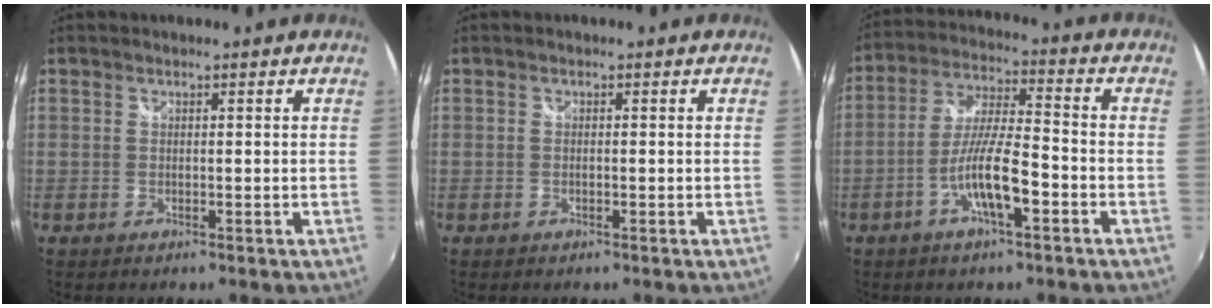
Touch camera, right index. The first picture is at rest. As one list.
[{"total": 0.0}, {"total": 9.5, "force": [-4.4, 1.4, 8.3], "torque": [-0.166, -0.001, -0.080]}]